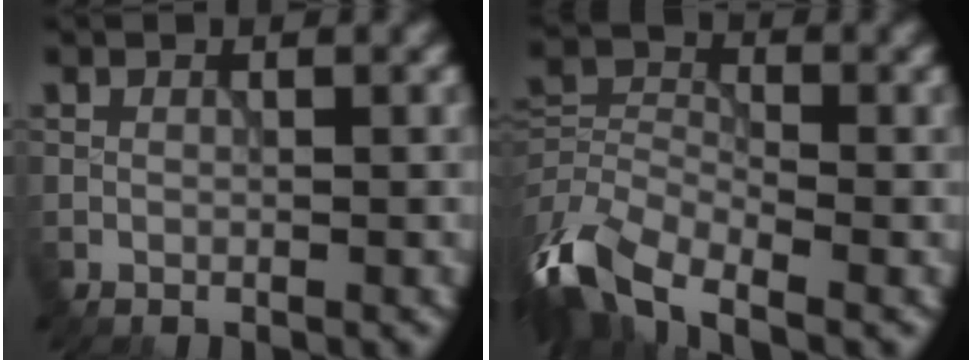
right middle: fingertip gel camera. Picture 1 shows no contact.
{"total": 9.2, "force": [-5.0, 4.4, 6.4], "torque": [-0.132, -0.011, -0.110]}